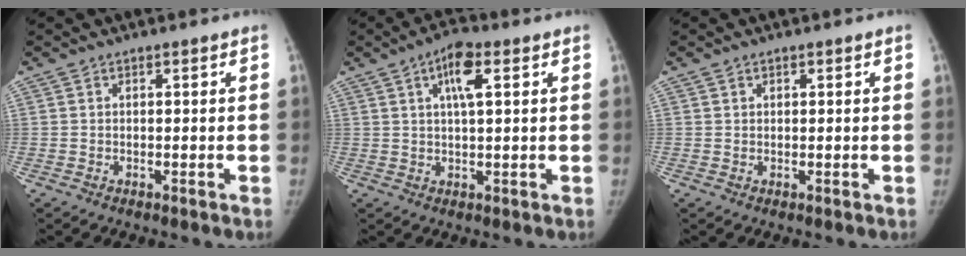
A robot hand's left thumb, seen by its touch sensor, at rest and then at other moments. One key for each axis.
{"total": 6.4, "fx": 2.5, "fy": 2.1, "fz": 5.5, "tx": -0.090, "ty": 0.001, "tz": 0.039}
{"total": 0.6, "fx": 0.3, "fy": 0.5, "fz": 0.0, "tx": 0.006, "ty": -0.001, "tz": 0.003}